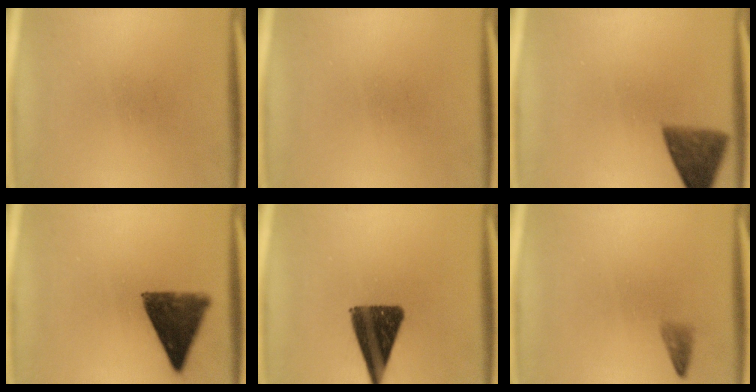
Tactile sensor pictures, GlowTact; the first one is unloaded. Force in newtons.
{"total": 0.0}
{"total": 7.2}
{"total": 10.3}
{"total": 13.2}
{"total": 1.2}